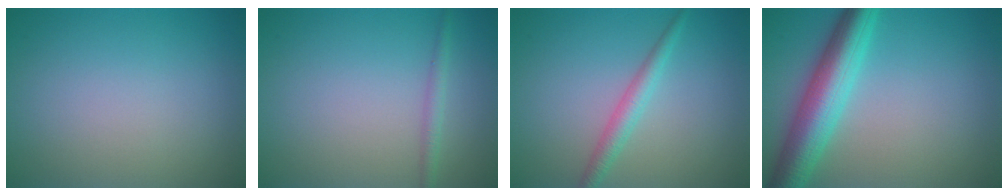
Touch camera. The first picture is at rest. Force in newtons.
{"total": 1.3, "press": 1.3, "slide": 0.0}
{"total": 2.2, "press": 2.1, "slide": 0.1}
{"total": 6.8, "press": 6.8, "slide": 0.1}